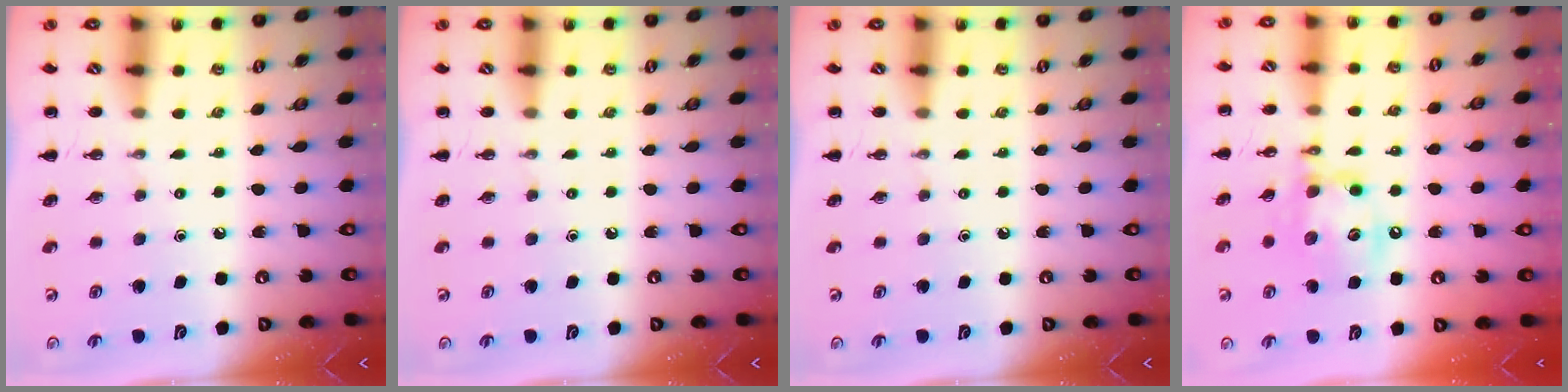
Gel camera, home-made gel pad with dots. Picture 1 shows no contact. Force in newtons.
{"total": 0.0}
{"total": 0.0}
{"total": 14.1, "press": 14.0, "slide": 1.7}